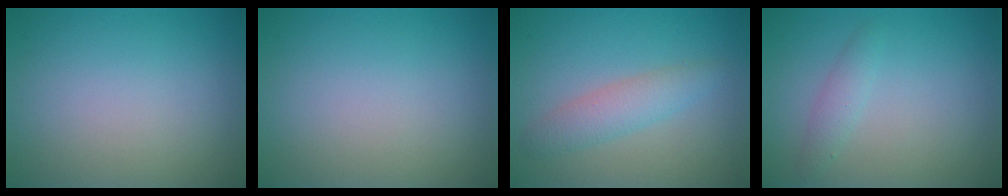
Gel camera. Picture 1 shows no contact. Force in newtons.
{"total": 0.0}
{"total": 2.6, "press": 2.6, "slide": 0.1}
{"total": 1.4, "press": 1.4, "slide": 0.0}